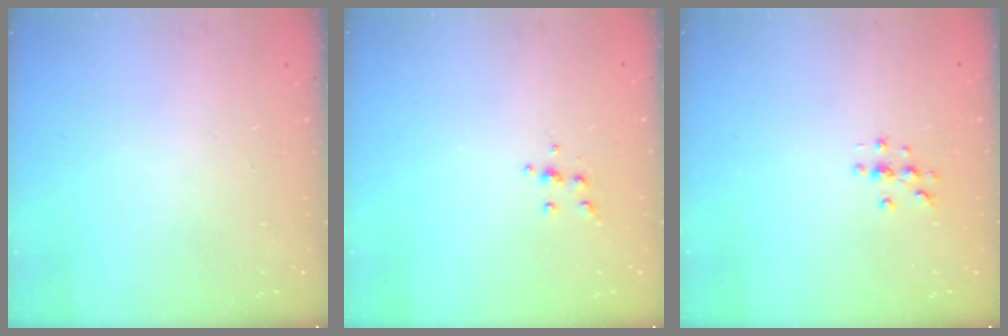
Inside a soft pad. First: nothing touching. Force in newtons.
{"total": 4.0, "press": 3.8, "slide": 1.0}
{"total": 3.7, "press": 3.7, "slide": 0.4}